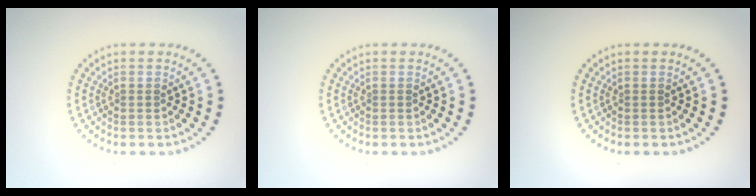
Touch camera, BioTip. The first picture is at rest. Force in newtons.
{"total": 0.0}
{"total": 0.0}